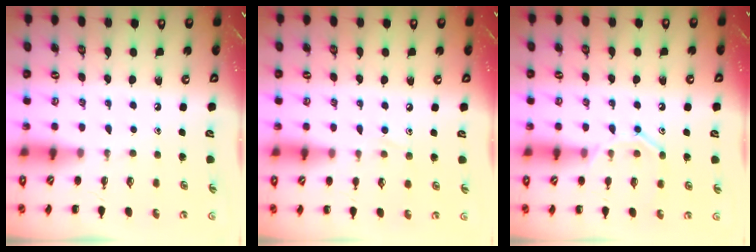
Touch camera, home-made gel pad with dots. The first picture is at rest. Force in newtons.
{"total": 5.4, "press": 5.1, "slide": 1.8}
{"total": 10.4, "press": 10.3, "slide": 1.6}